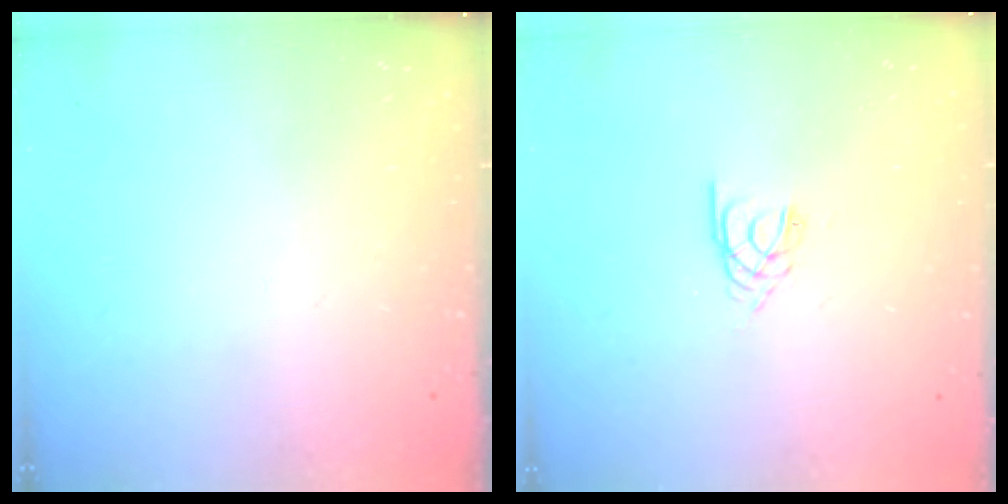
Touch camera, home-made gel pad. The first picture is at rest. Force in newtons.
{"total": 2.2, "press": 2.1, "slide": 0.4}